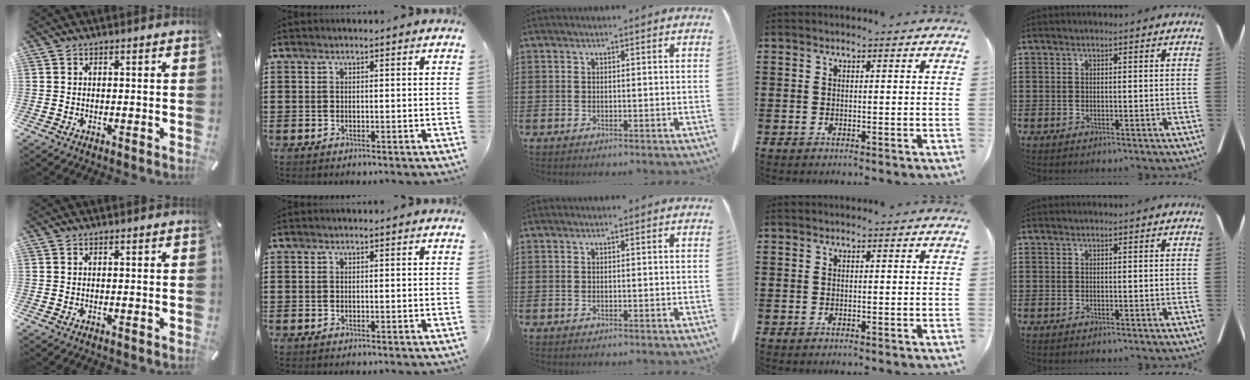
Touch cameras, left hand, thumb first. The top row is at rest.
{}